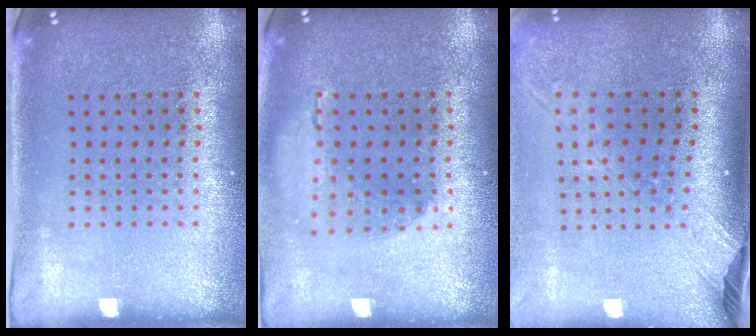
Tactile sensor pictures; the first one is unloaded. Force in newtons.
{"total": 1.1, "press": 1.1, "slide": 0.2}
{"total": 2.6, "press": 2.0, "slide": 1.7}